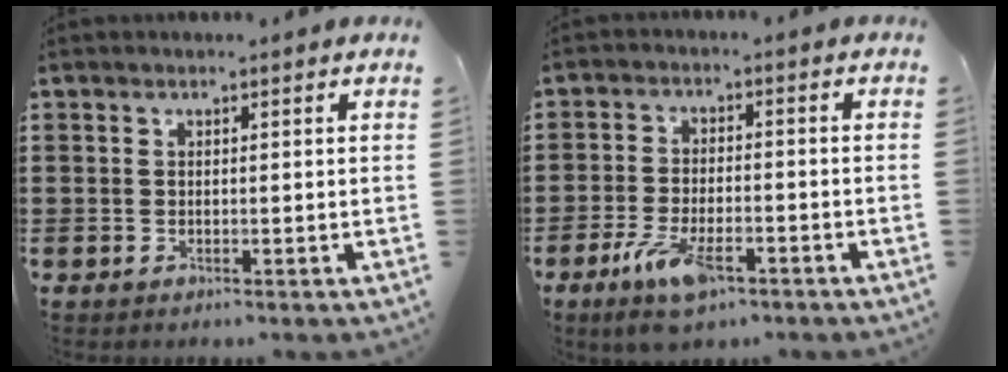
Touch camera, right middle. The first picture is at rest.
{"total": 7.4, "force": [-4.0, 2.8, 5.5], "torque": [-0.117, -0.006, -0.072]}